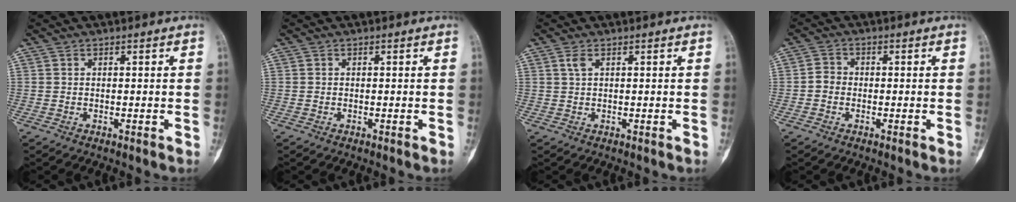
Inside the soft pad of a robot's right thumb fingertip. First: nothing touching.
{"total": 0.0}
{"total": 1.2, "force": [0.6, 0.4, 1.0], "torque": [-0.030, 0.007, 0.014]}
{"total": 2.4, "force": [-0.6, 2.1, 1.0], "torque": [-0.006, 0.009, -0.019]}